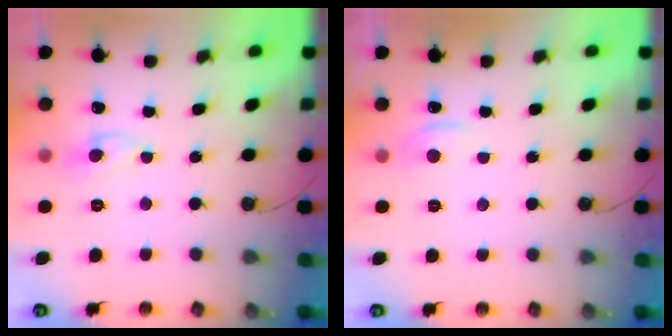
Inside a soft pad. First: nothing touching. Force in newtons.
{"total": 0.9, "press": 0.3, "slide": 0.8}